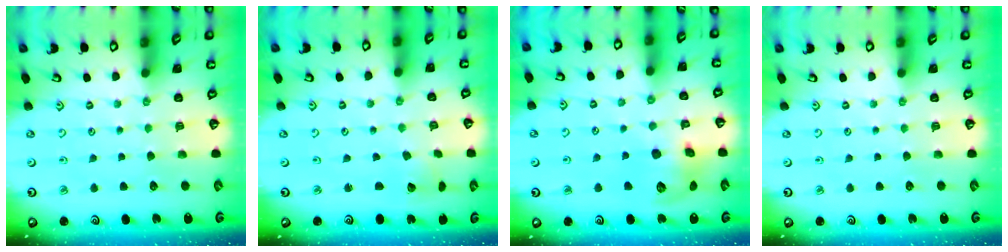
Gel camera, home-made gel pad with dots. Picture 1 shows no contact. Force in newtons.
{"total": 2.0, "press": 2.0, "slide": 0.1}
{"total": 11.3, "press": 11.1, "slide": 1.8}
{"total": 0.0}